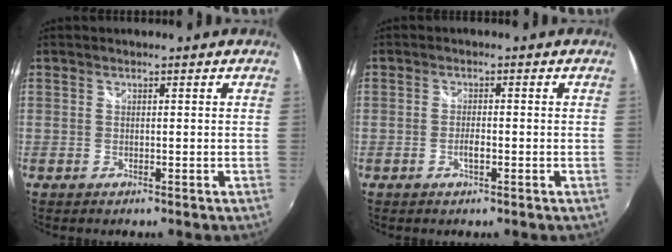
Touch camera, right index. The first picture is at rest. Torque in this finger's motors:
{"motor_torque": [0.02, -0.01, 0.04, 0.01]}